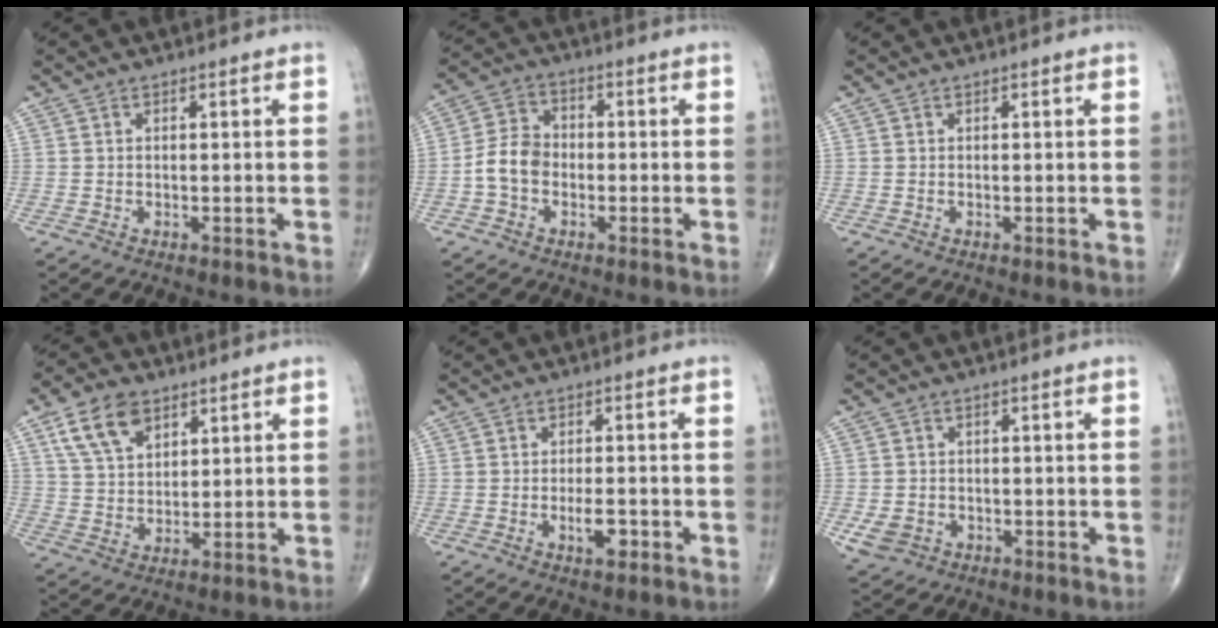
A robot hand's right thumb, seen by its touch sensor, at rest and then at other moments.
{"total": 6.9, "force": [-1.7, 5.2, 4.1], "torque": [-0.068, 0.024, -0.045]}
{"total": 0.0}
{"total": 9.7, "force": [5.2, 5.9, 5.7], "torque": [-0.089, -0.017, 0.102]}
{"total": 3.8, "force": [-1.5, 1.5, 3.2], "torque": [-0.047, 0.003, -0.024]}
{"total": 4.4, "force": [-1.5, 3.7, 1.9], "torque": [-0.033, 0.005, -0.019]}